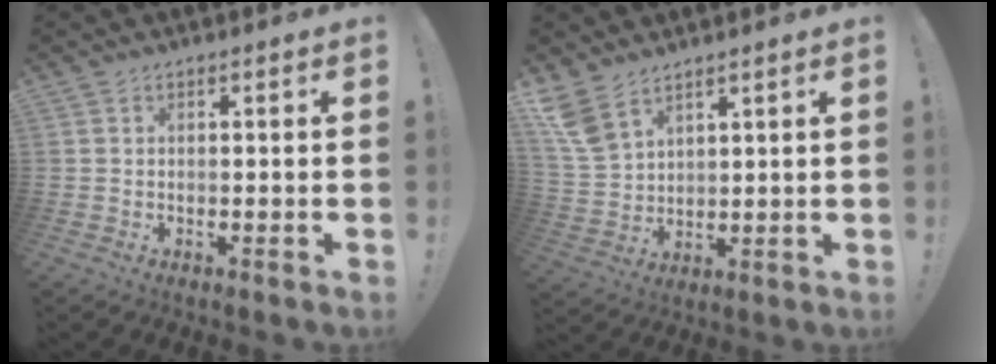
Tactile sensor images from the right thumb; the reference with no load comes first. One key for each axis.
{"total": 8.7, "fx": 6.4, "fy": 4.4, "fz": 3.9, "tx": -0.093, "ty": -0.030, "tz": 0.129}